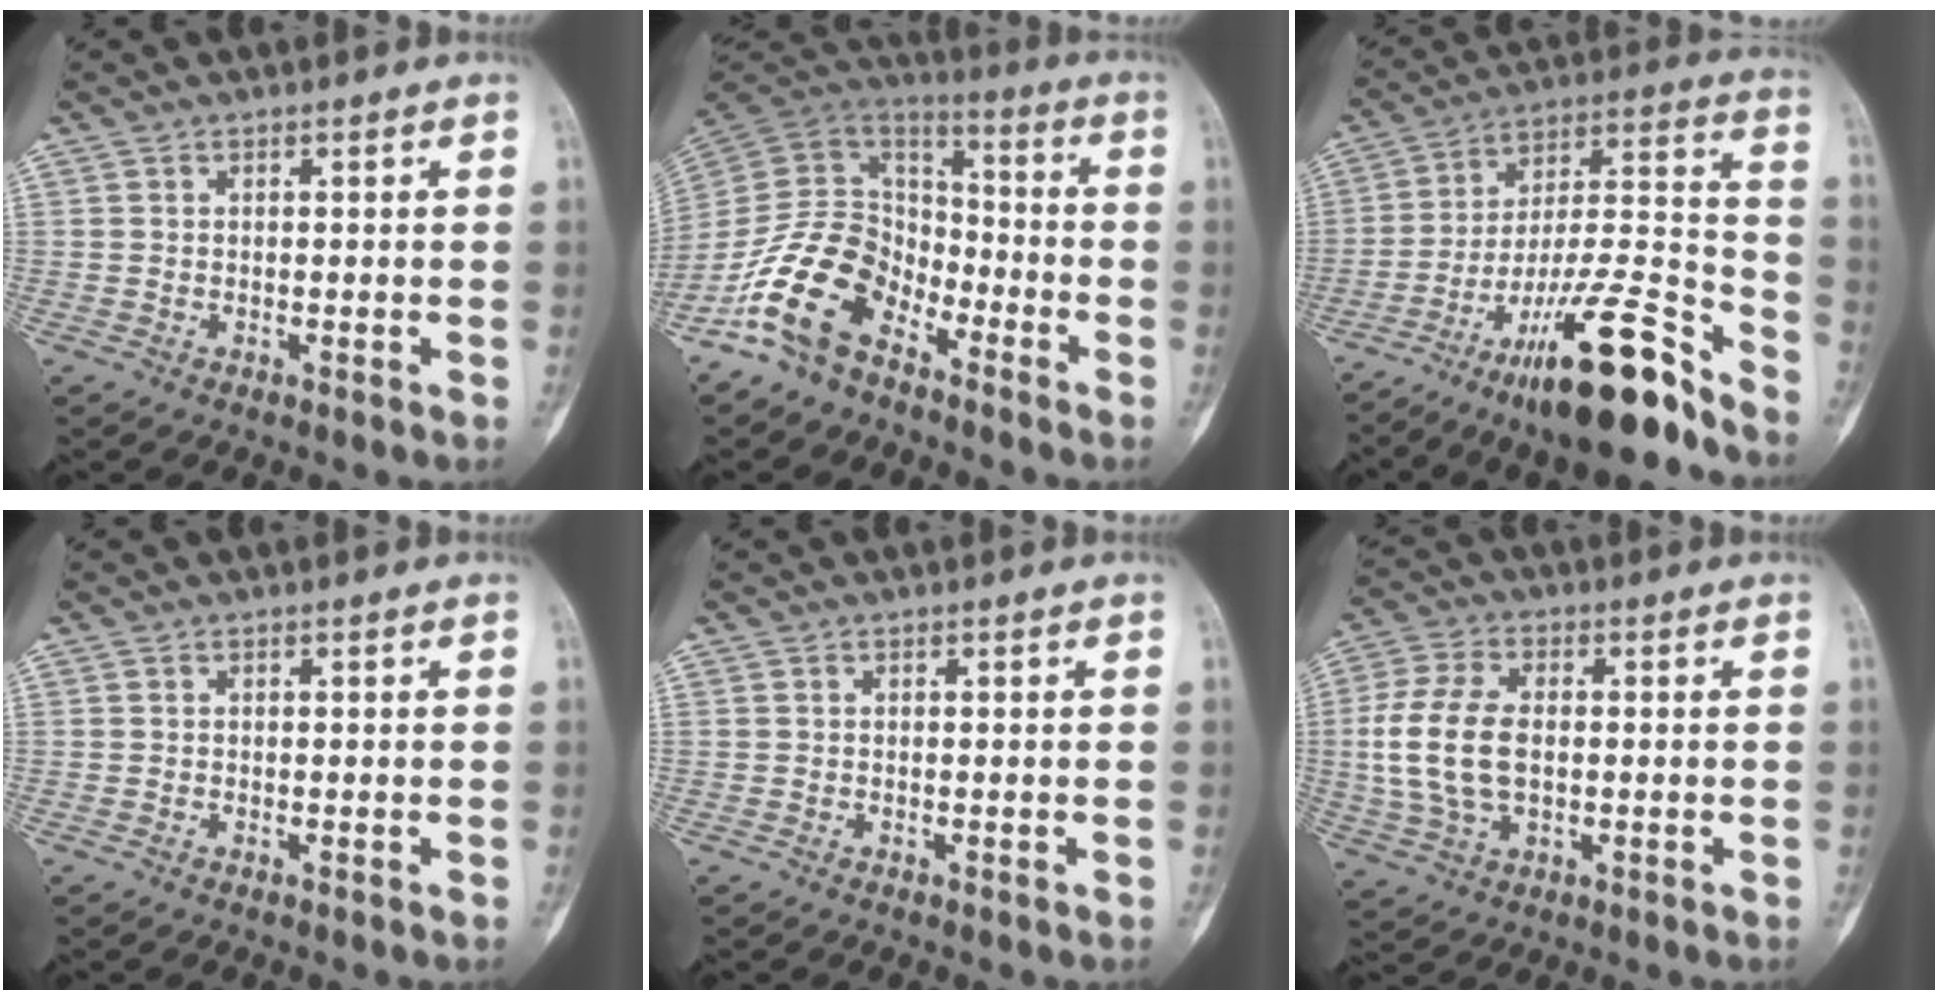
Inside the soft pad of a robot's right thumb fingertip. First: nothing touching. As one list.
[{"total": 15.2, "force": [-9.3, 9.1, 8.0], "torque": [-0.141, 0.079, -0.189]}, {"total": 21.2, "force": [-14.7, 3.9, 14.7], "torque": [-0.243, 0.091, -0.247]}, {"total": 0.0}, {"total": 0.0}, {"total": 12.4, "force": [-0.1, 7.4, 9.9], "torque": [-0.211, 0.009, -0.001]}]